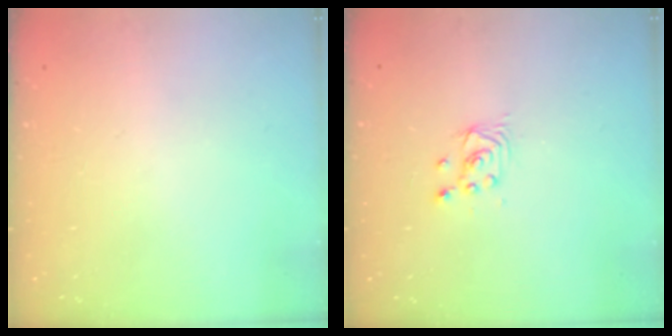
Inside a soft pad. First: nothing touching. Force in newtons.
{"total": 2.2, "press": 2.2, "slide": 0.3}